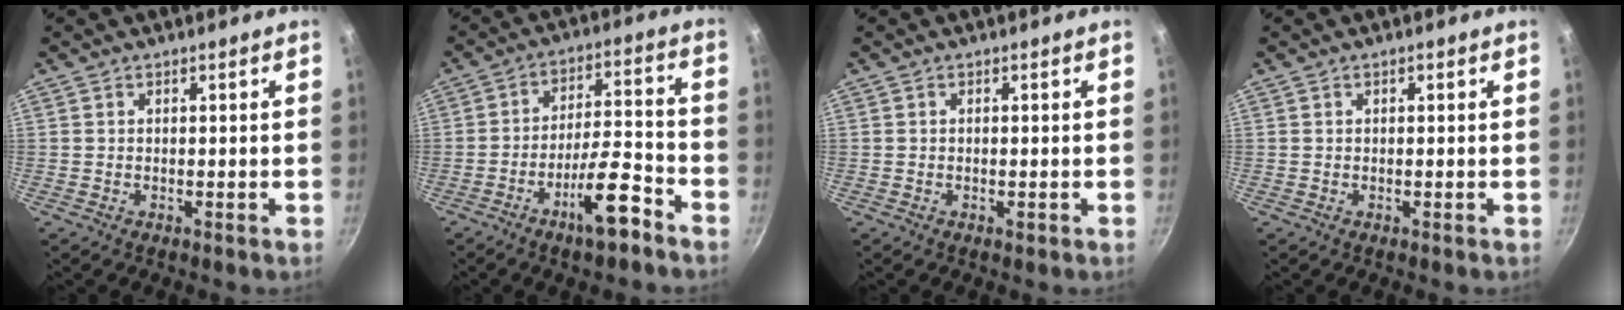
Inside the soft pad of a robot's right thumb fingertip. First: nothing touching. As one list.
[{"total": 11.1, "force": [-6.5, 2.9, 8.5], "torque": [-0.127, 0.052, -0.101]}, {"total": 0.7, "force": [-0.2, 0.4, 0.6], "torque": [-0.009, 0.001, -0.003]}, {"total": 0.8, "force": [0.4, 0.2, 0.6], "torque": [-0.011, 0.004, 0.006]}]